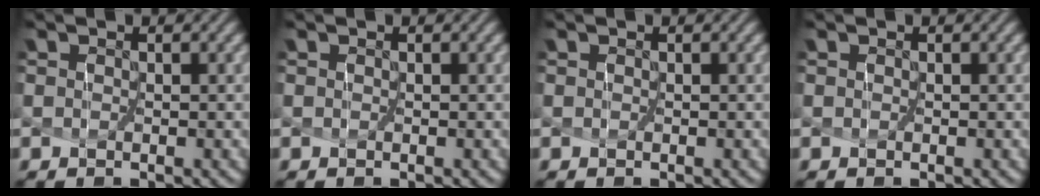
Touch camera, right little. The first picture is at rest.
{"total": 0.0}
{"total": 0.0}
{"total": 0.0}